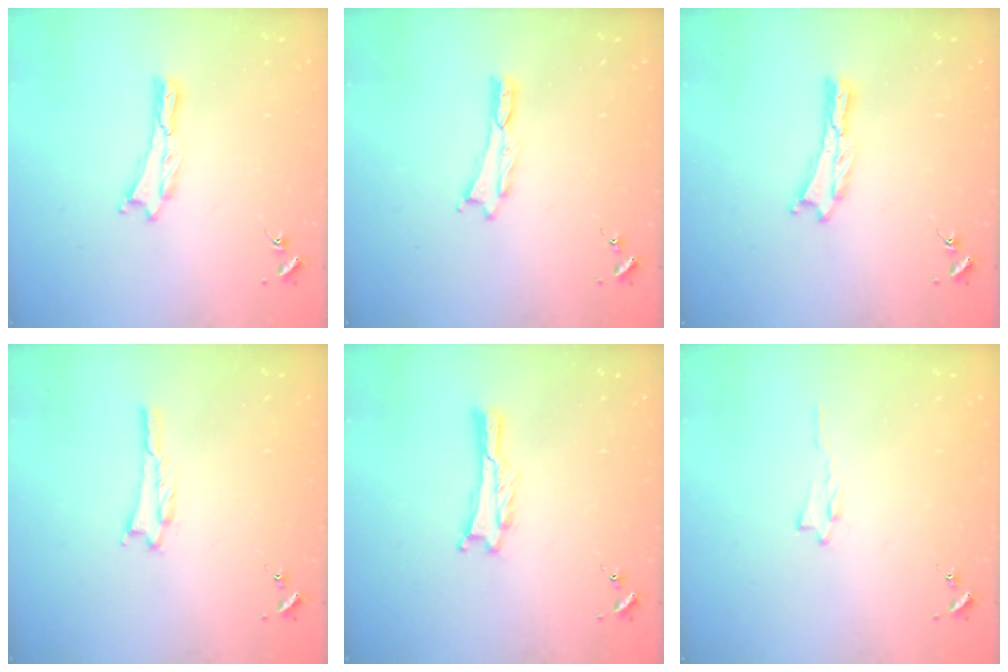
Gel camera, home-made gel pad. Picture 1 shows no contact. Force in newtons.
{"total": 0.0}
{"total": 0.0}
{"total": 0.6, "press": 0.6, "slide": 0.1}
{"total": 0.5, "press": 0.5, "slide": 0.1}
{"total": 0.6, "press": 0.6, "slide": 0.1}